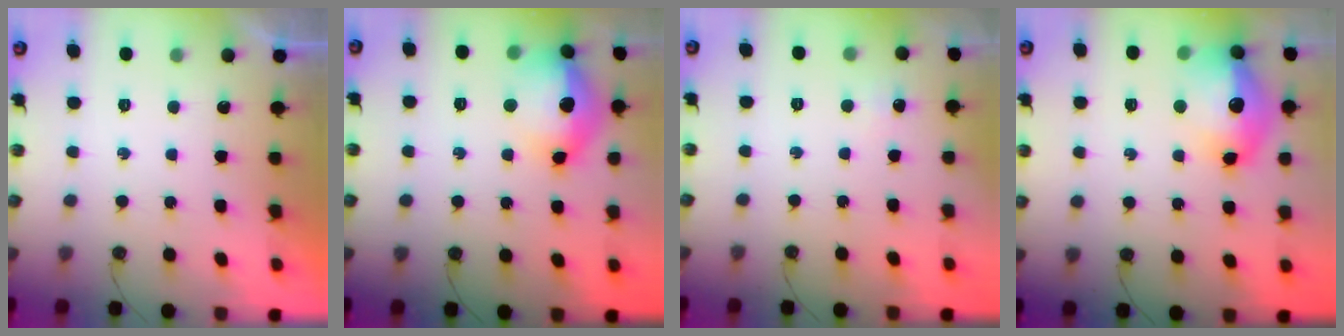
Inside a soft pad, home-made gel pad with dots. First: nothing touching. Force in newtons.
{"total": 17.9, "press": 17.3, "slide": 4.3}
{"total": 3.6, "press": 3.6, "slide": 0.5}
{"total": 17.9, "press": 17.8, "slide": 1.6}